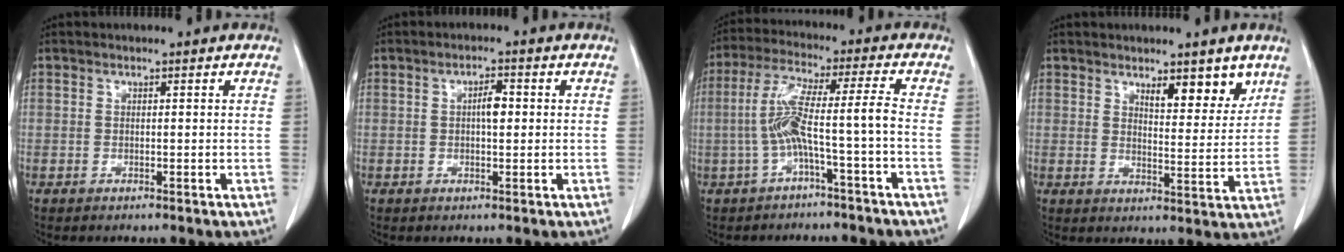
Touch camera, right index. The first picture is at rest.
{"total": 2.7, "force": [0.2, 0.9, 2.5], "torque": [-0.043, 0.004, 0.003]}
{"total": 8.1, "force": [-2.2, -0.8, 7.7], "torque": [-0.160, 0.027, -0.038]}
{"total": 5.9, "force": [4.1, 1.8, 3.8], "torque": [-0.049, -0.013, 0.058]}